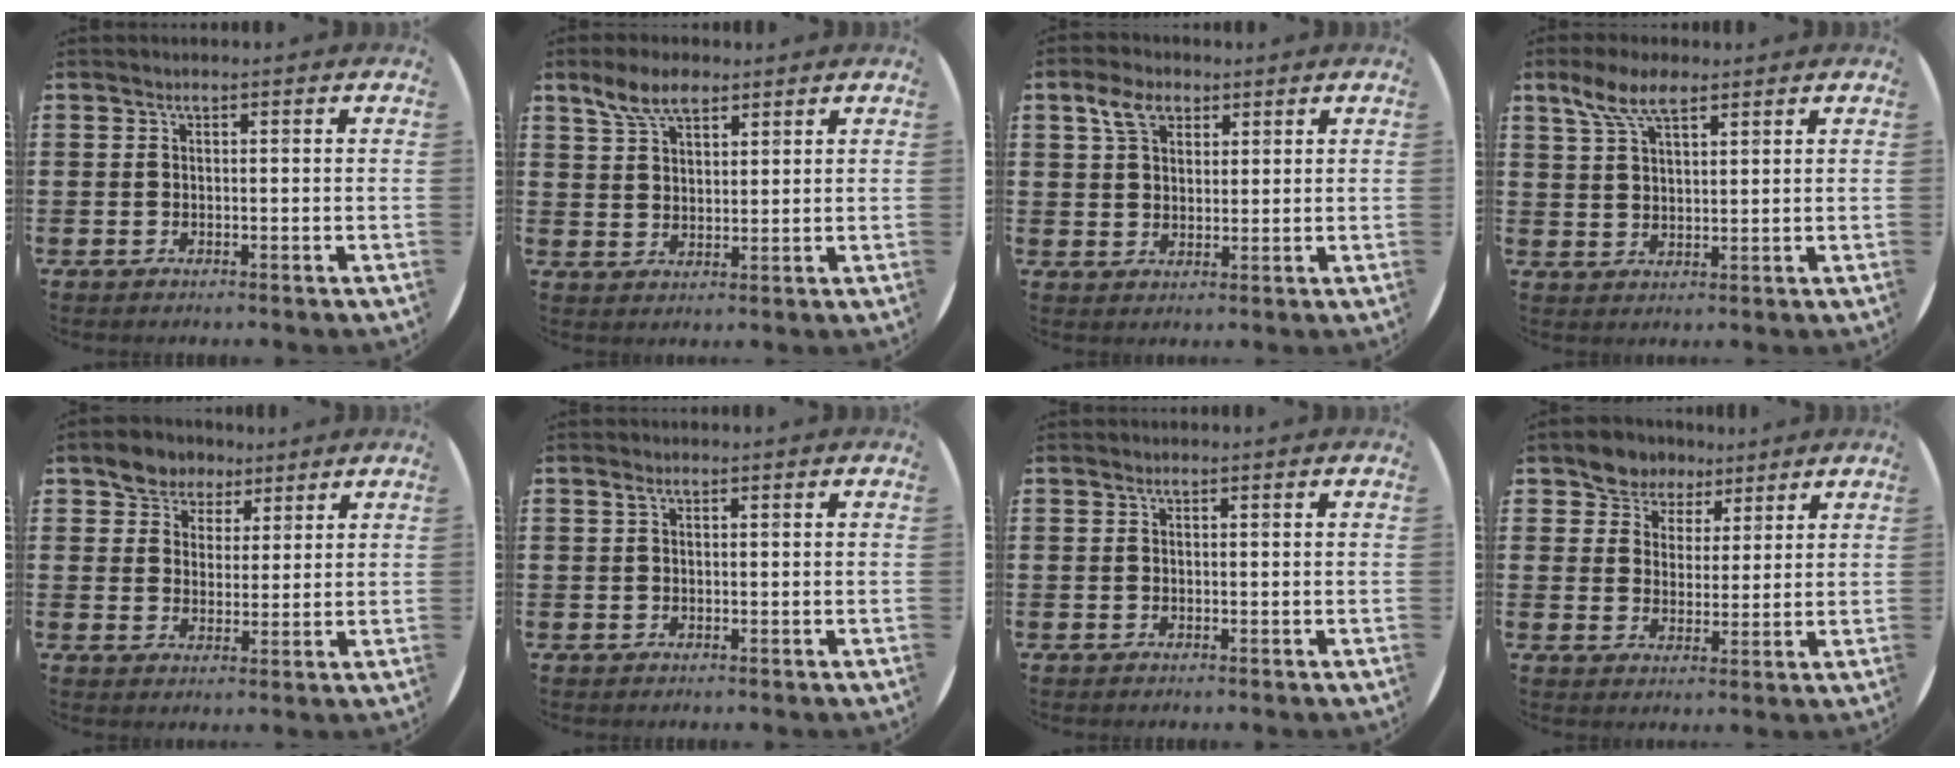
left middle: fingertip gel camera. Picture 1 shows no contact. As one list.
[{"total": 5.8, "force": [4.2, 2.6, 2.9], "torque": [-0.059, 0.000, 0.076]}, {"total": 4.5, "force": [2.9, 2.8, 2.1], "torque": [-0.042, 0.007, 0.051]}, {"total": 6.1, "force": [4.2, 2.3, 3.8], "torque": [-0.083, 0.003, 0.075]}, {"total": 4.8, "force": [3.8, 3.0, -0.2], "torque": [-0.008, 0.002, 0.070]}, {"total": 0.7, "force": [0.3, 0.6, 0.3], "torque": [0.002, 0.000, 0.005]}, {"total": 0.0}, {"total": 5.4, "force": [4.5, 2.9, -0.3], "torque": [-0.019, -0.005, 0.083]}]